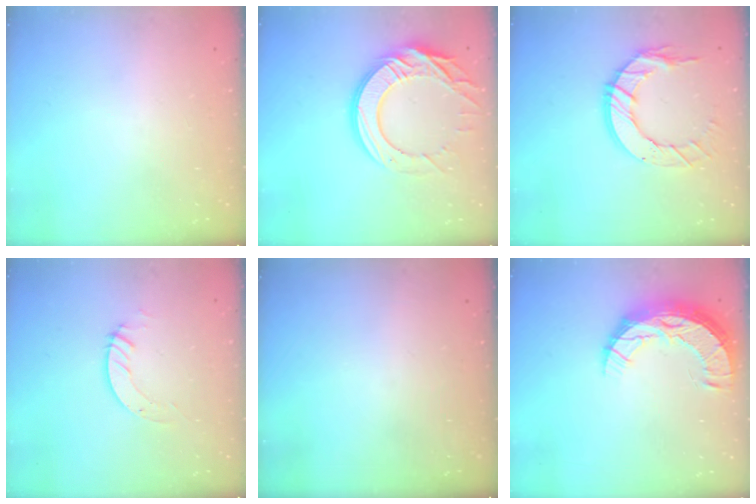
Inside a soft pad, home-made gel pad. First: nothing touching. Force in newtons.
{"total": 17.9, "press": 17.8, "slide": 1.9}
{"total": 12.3, "press": 12.3, "slide": 1.2}
{"total": 3.8, "press": 3.8, "slide": 0.4}
{"total": 0.0}
{"total": 13.0, "press": 13.0, "slide": 0.9}